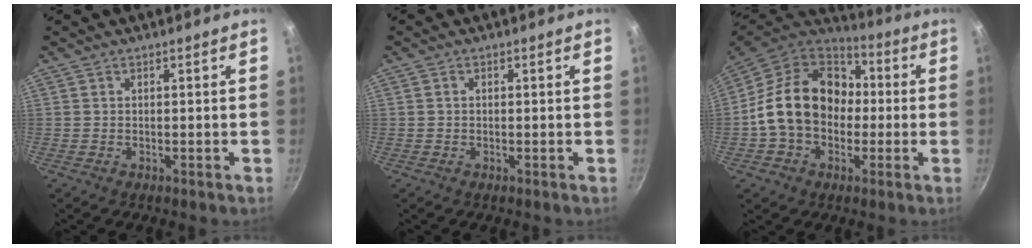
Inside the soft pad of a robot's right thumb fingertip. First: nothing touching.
{"total": 0.6, "force": [0.0, 0.5, 0.3], "torque": [-0.005, 0.005, 0.000]}
{"total": 20.0, "force": [-0.3, 15.6, 12.5], "torque": [-0.187, 0.048, -0.015]}